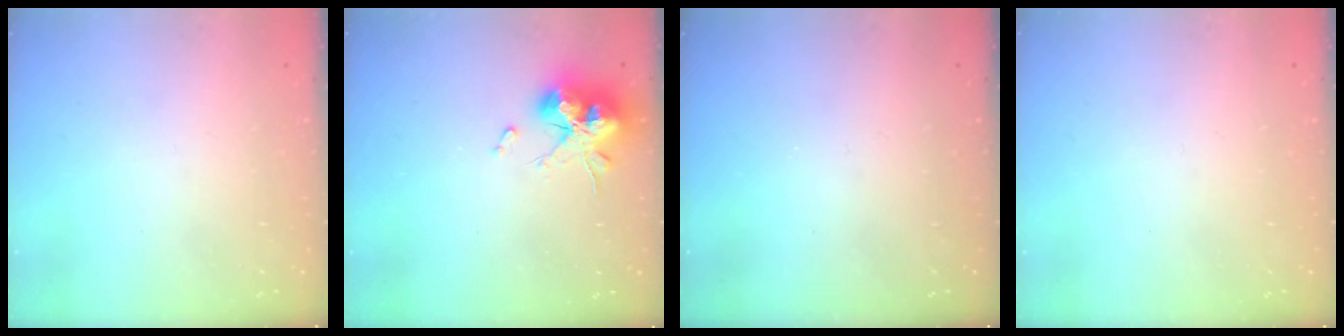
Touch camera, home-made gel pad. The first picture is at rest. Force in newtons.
{"total": 16.7, "press": 16.6, "slide": 1.7}
{"total": 0.0}
{"total": 0.0}